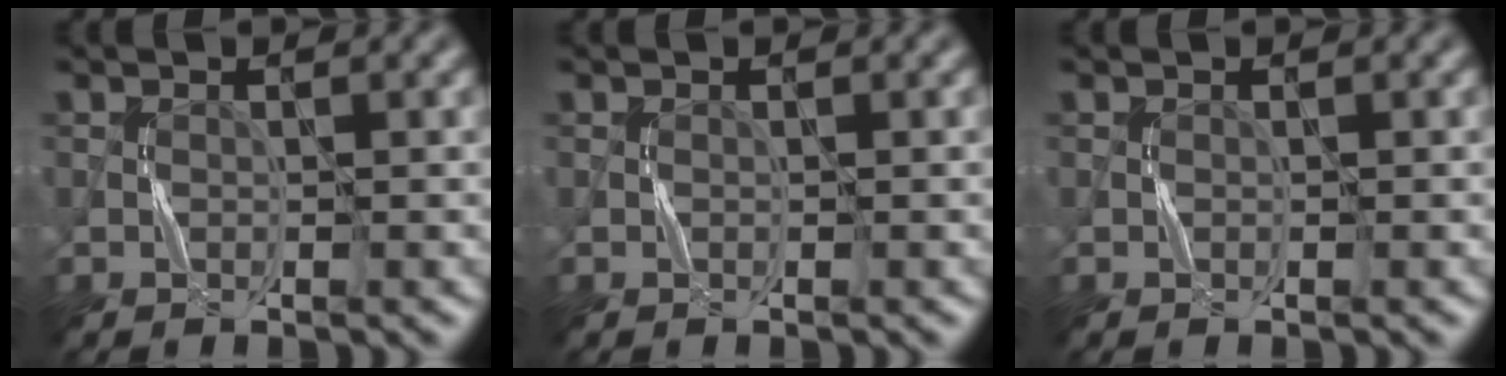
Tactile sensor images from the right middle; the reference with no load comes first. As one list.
[{"total": 0.0}, {"total": 0.0}]